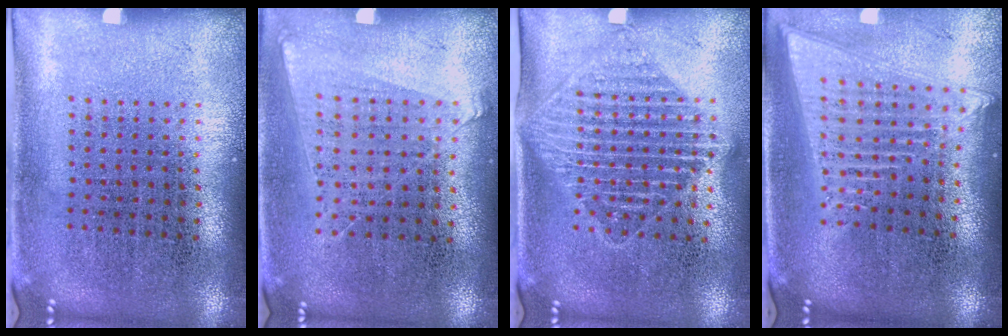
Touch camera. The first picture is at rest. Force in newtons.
{"total": 1.0, "press": 0.9, "slide": 0.4}
{"total": 1.7, "press": 1.4, "slide": 1.0}
{"total": 2.1, "press": 1.8, "slide": 1.1}